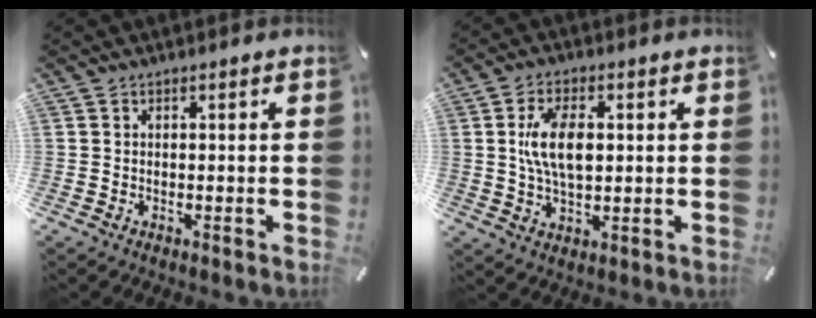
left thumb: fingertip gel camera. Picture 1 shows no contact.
{"total": 8.8, "force": [1.3, 4.9, 7.2], "torque": [-0.161, 0.001, 0.016]}